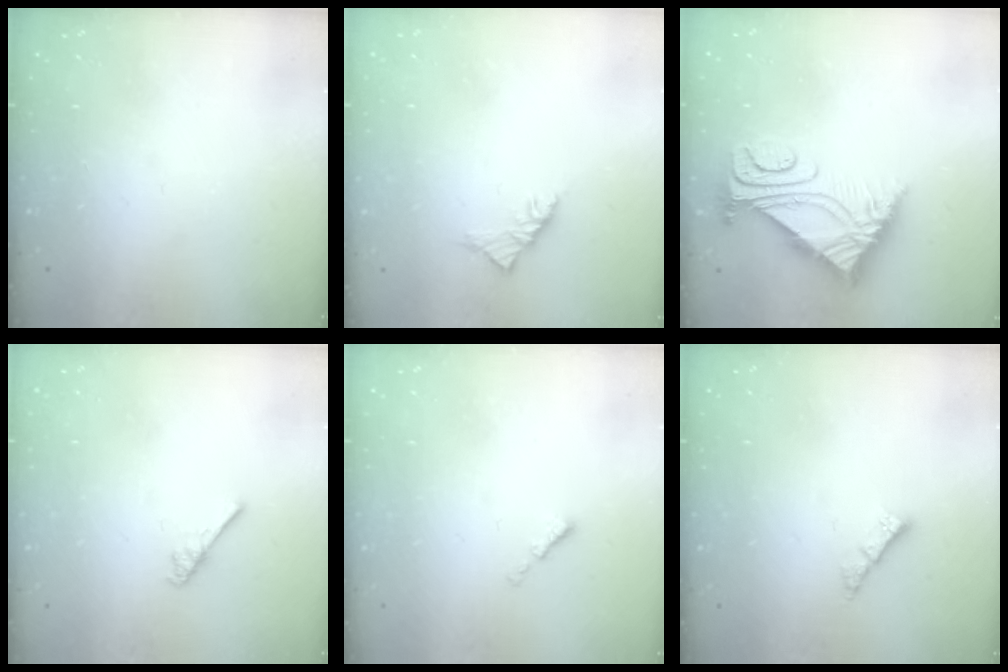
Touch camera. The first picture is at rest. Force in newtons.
{"total": 3.5, "press": 3.4, "slide": 1.1}
{"total": 8.2, "press": 8.2, "slide": 0.8}
{"total": 2.9, "press": 2.9, "slide": 0.4}
{"total": 0.0}
{"total": 2.4, "press": 2.4, "slide": 0.2}